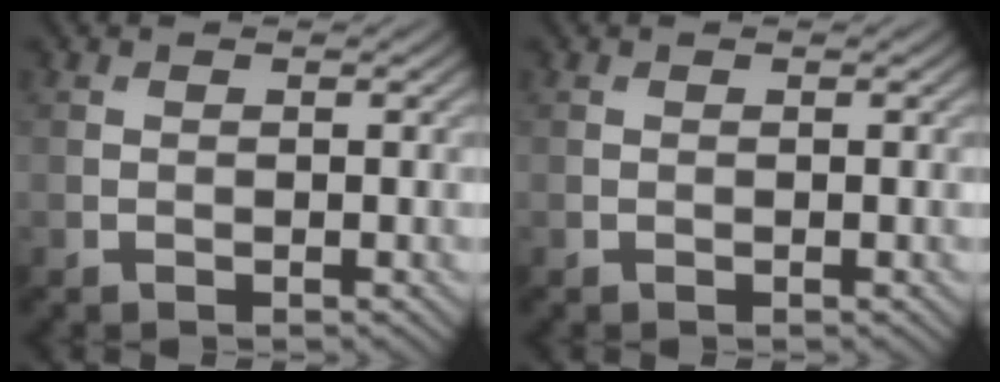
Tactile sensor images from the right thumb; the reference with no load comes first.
{"total": 0.0}